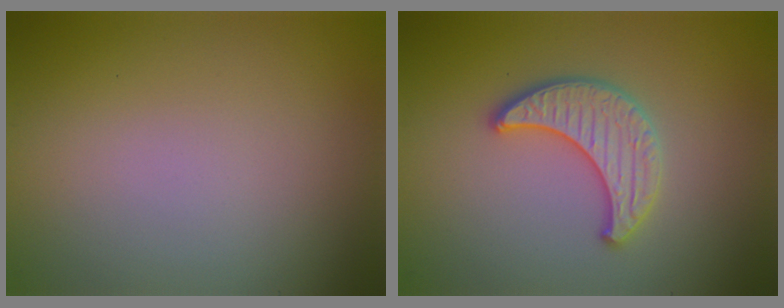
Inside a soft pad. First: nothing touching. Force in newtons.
{"total": 3.4, "press": 3.4, "slide": 0.5}